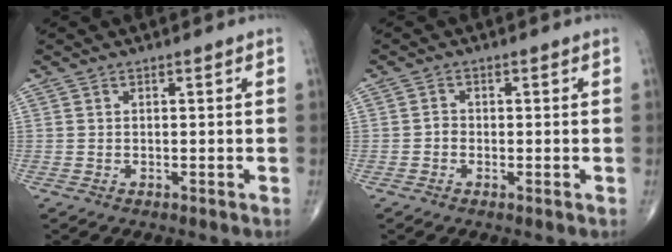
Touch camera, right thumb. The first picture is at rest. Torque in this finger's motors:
{"motor_torque": [0.28, -0.33, 0.13, 0.00, 0.07]}